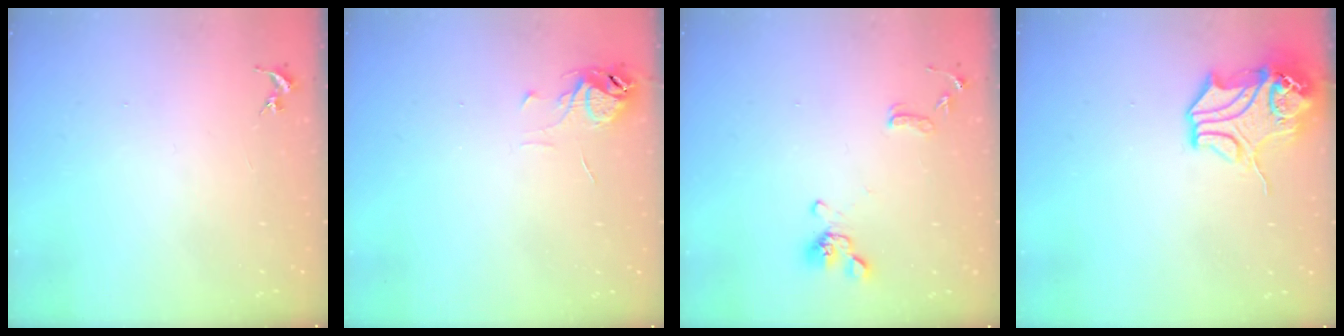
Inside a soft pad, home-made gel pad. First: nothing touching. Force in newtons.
{"total": 6.4, "press": 6.4, "slide": 0.5}
{"total": 11.5, "press": 11.3, "slide": 1.8}
{"total": 13.8, "press": 13.7, "slide": 2.0}